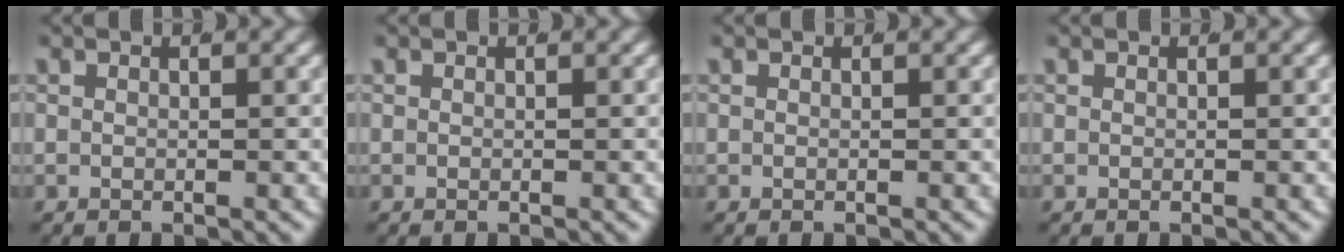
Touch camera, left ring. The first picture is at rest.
{"total": 0.0}
{"total": 0.0}
{"total": 0.0}